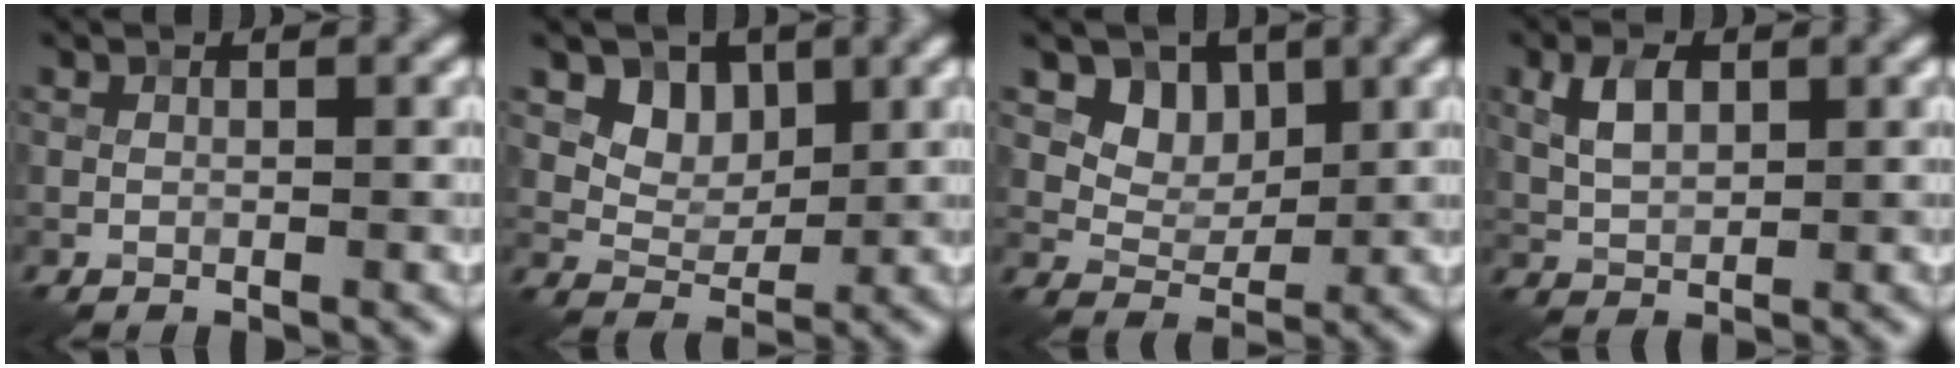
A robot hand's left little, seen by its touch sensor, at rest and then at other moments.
{"total": 3.5, "force": [1.7, 2.6, 1.6], "torque": [-0.032, -0.018, 0.039]}
{"total": 3.8, "force": [1.8, 2.9, 1.7], "torque": [-0.032, -0.020, 0.042]}
{"total": 3.3, "force": [1.0, 2.0, 2.4], "torque": [-0.052, 0.005, 0.020]}